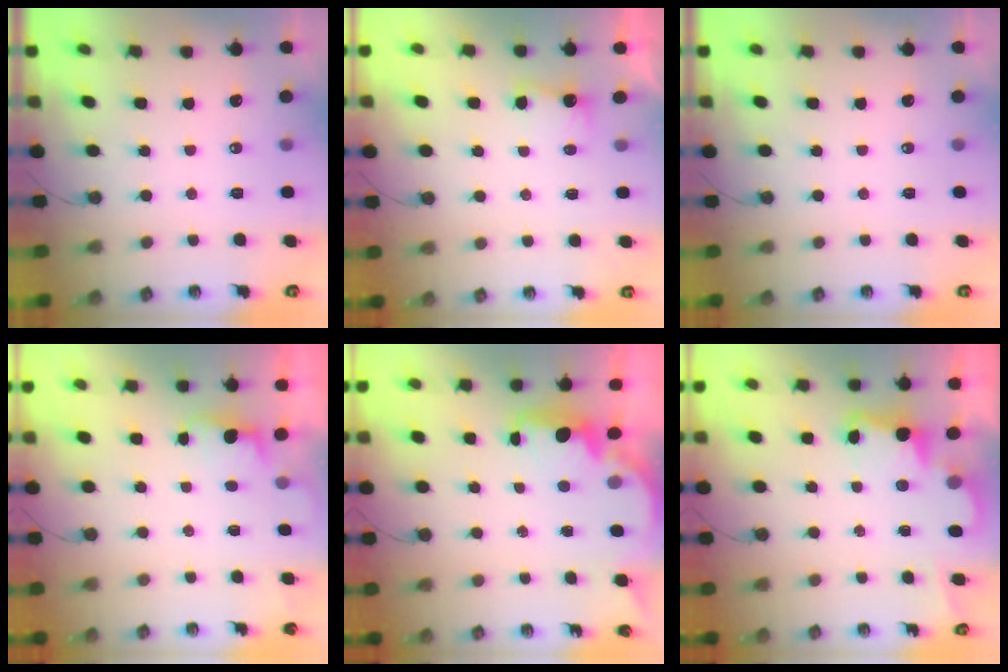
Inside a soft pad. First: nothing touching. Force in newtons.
{"total": 3.7, "press": 3.5, "slide": 1.2}
{"total": 0.0}
{"total": 1.1, "press": 0.8, "slide": 0.8}
{"total": 2.4, "press": 2.3, "slide": 0.8}
{"total": 3.2, "press": 3.1, "slide": 0.6}